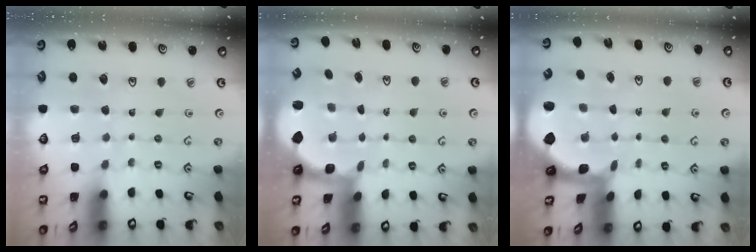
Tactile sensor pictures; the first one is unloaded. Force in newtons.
{"total": 2.2, "press": 1.5, "slide": 1.6}
{"total": 1.0, "press": 0.9, "slide": 0.4}